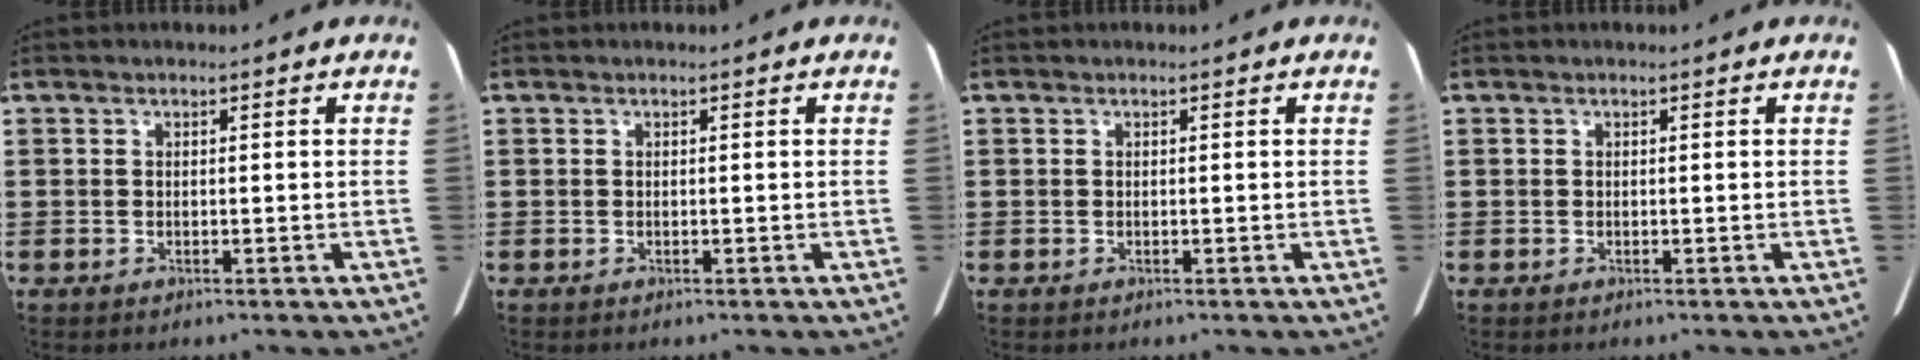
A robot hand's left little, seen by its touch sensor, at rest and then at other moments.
{"total": 0.0}
{"total": 0.0}
{"total": 0.0}